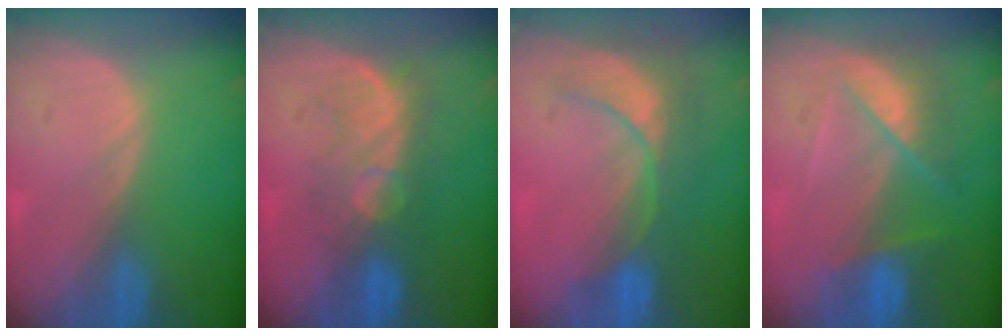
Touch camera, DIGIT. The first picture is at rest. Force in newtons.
{"total": 7.5, "press": 7.2, "slide": 2.1}
{"total": 9.1, "press": 7.8, "slide": 4.7}
{"total": 7.4, "press": 6.5, "slide": 3.4}